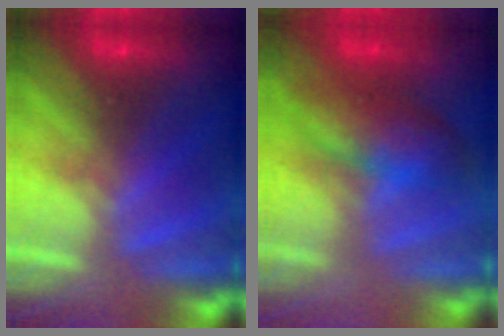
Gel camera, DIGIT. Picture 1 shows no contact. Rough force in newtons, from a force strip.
{"total": 8.1}